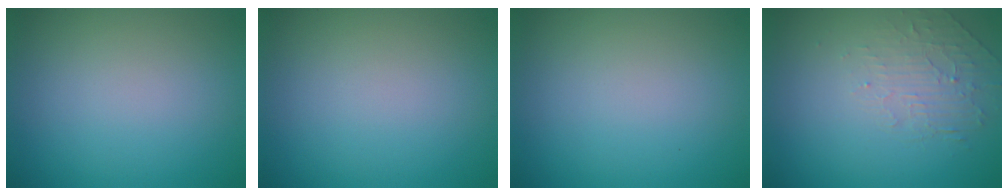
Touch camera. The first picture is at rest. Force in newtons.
{"total": 0.0}
{"total": 0.0}
{"total": 2.0, "press": 0.9, "slide": 1.8}